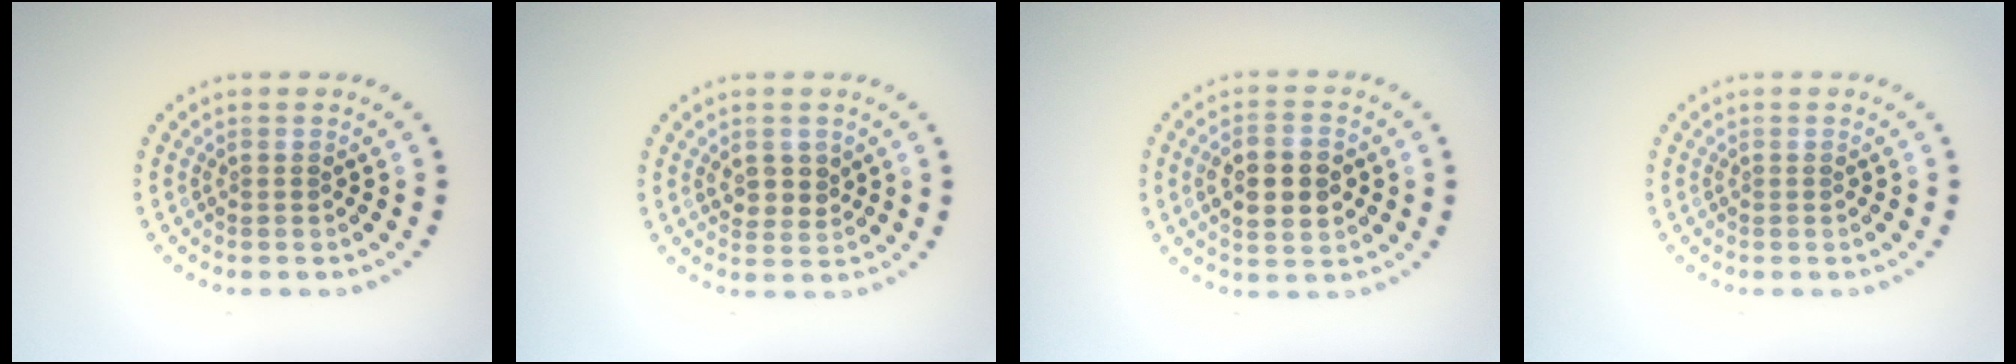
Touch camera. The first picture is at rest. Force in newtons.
{"total": 2.2, "press": 2.1, "slide": 0.7}
{"total": 5.1, "press": 5.1, "slide": 0.2}
{"total": 0.0}